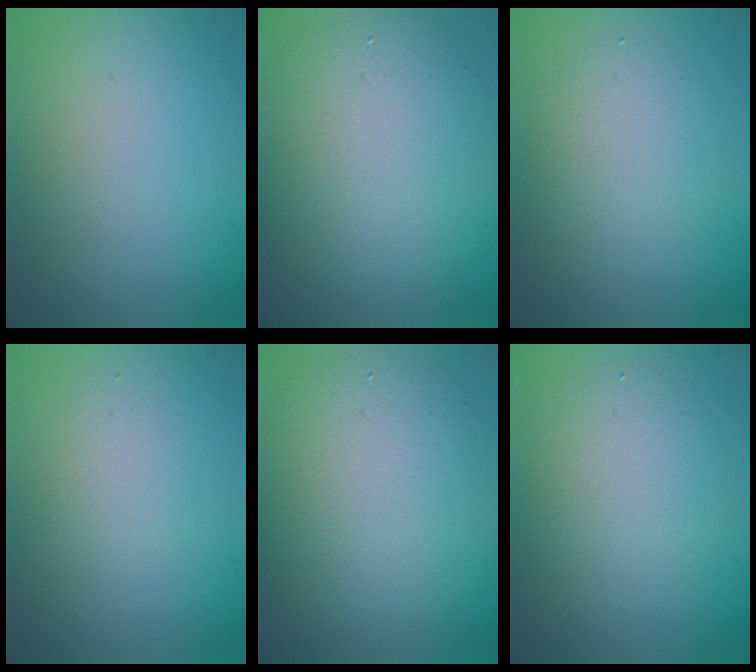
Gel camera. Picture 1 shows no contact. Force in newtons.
{"total": 6.9, "press": 6.9, "slide": 0.5}
{"total": 2.6, "press": 2.6, "slide": 0.3}
{"total": 1.4, "press": 1.4, "slide": 0.1}
{"total": 6.5, "press": 6.5, "slide": 0.5}
{"total": 3.6, "press": 3.6, "slide": 0.3}